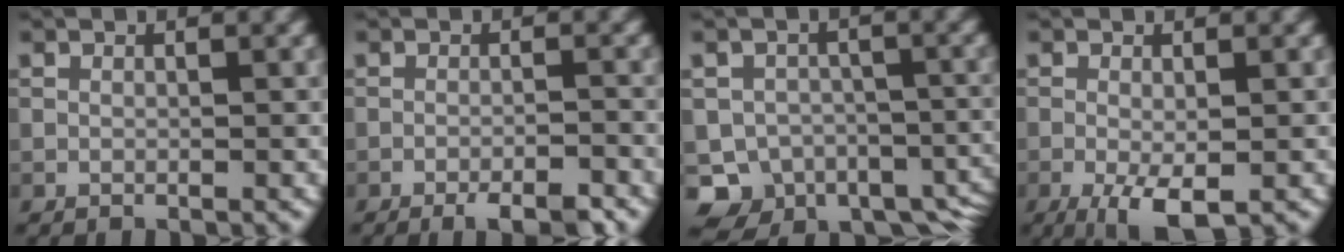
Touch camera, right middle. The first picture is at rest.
{"total": 4.0, "force": [-3.0, 0.7, 2.5], "torque": [-0.042, -0.001, -0.042]}
{"total": 9.3, "force": [-6.0, 6.8, 2.3], "torque": [-0.021, -0.007, -0.075]}
{"total": 3.9, "force": [-1.5, 1.3, 3.3], "torque": [-0.063, -0.009, -0.026]}